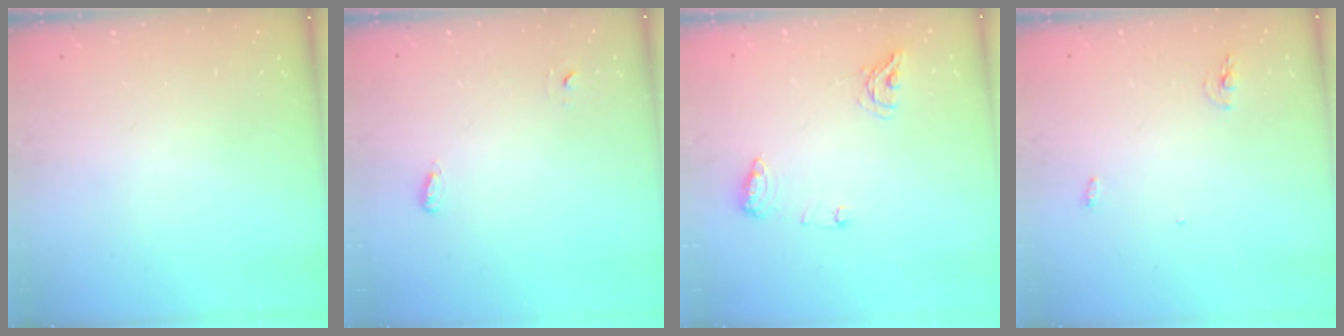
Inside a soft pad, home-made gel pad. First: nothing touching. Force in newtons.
{"total": 3.2, "press": 2.9, "slide": 1.4}
{"total": 8.8, "press": 8.8, "slide": 0.5}
{"total": 7.6, "press": 4.3, "slide": 6.2}